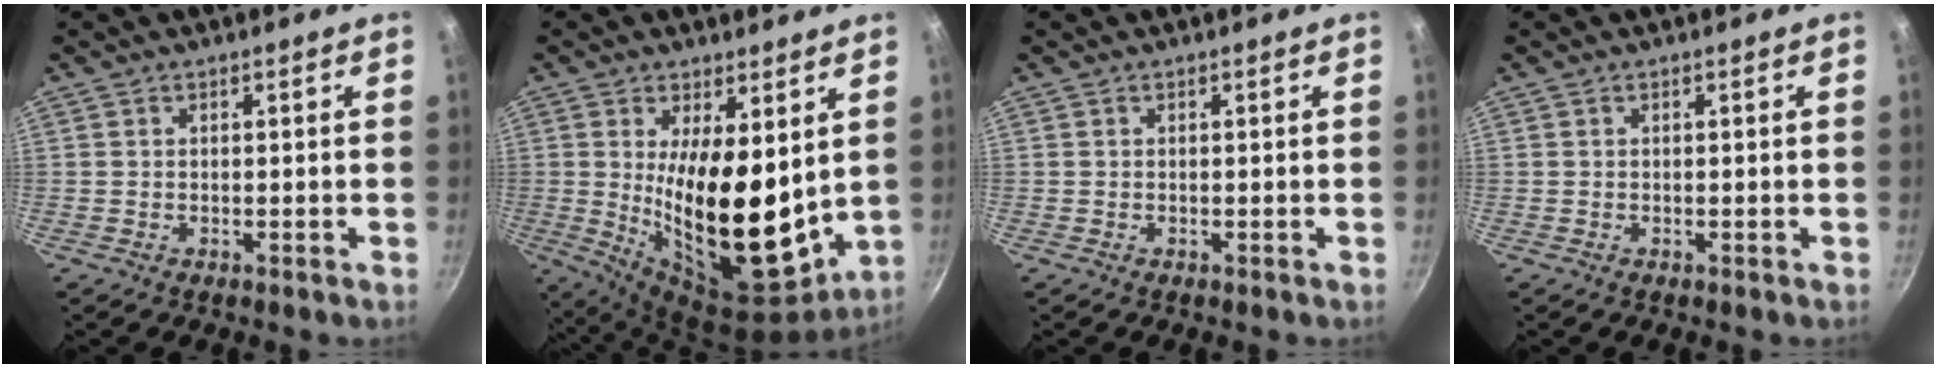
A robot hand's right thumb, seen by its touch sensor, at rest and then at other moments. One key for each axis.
{"total": 19.7, "fx": 2.5, "fy": 8.7, "fz": 17.5, "tx": -0.257, "ty": -0.054, "tz": 0.055}
{"total": 0.0}
{"total": 0.0}